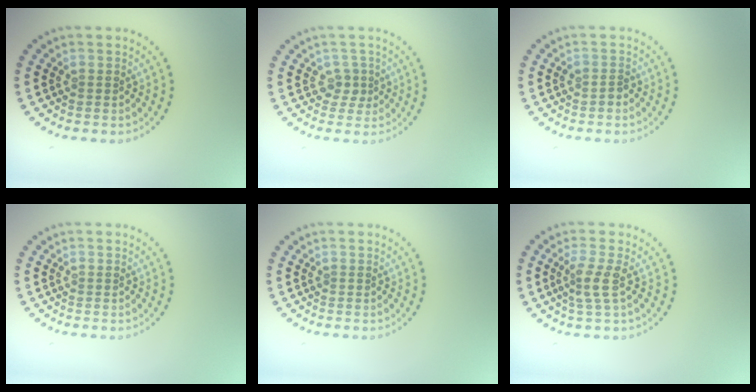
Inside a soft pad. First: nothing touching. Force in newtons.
{"total": 1.5, "press": 1.1, "slide": 1.0}
{"total": 0.6, "press": 0.6, "slide": 0.3}
{"total": 0.0}
{"total": 0.0}
{"total": 2.4, "press": 1.8, "slide": 1.6}